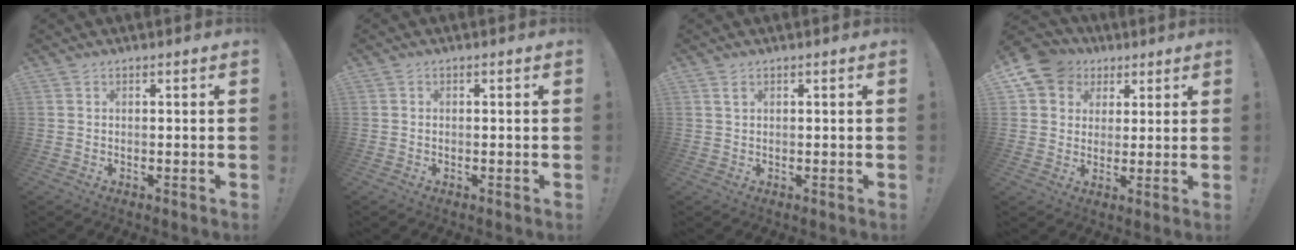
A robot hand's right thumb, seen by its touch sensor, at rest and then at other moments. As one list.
[{"total": 0.0}, {"total": 1.3, "force": [0.7, 0.5, 1.0], "torque": [-0.016, -0.001, 0.013]}, {"total": 9.3, "force": [4.2, 7.9, 2.5], "torque": [-0.040, -0.023, 0.084]}]